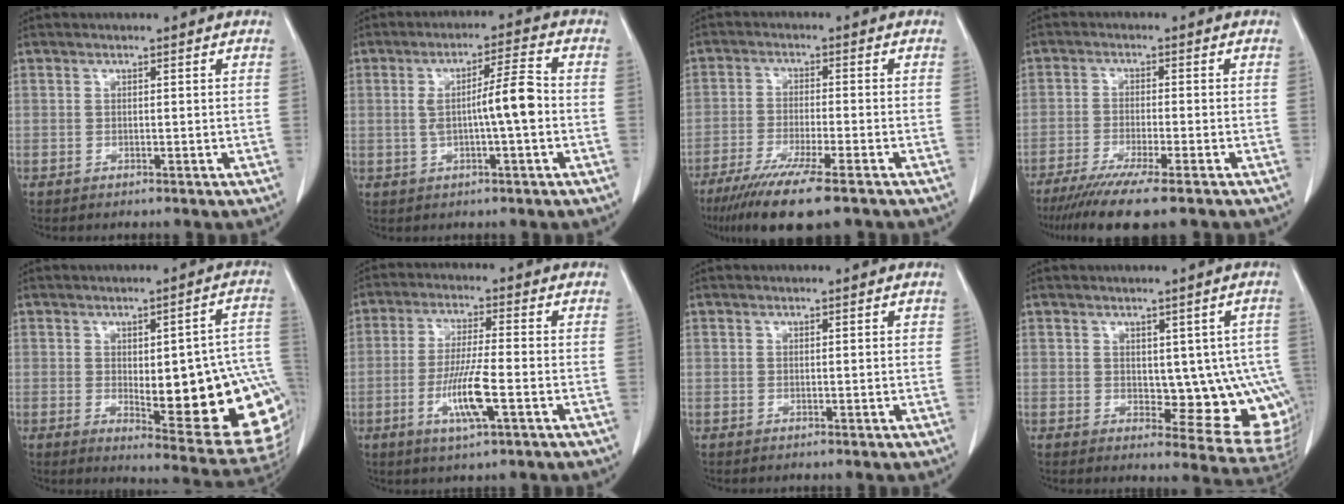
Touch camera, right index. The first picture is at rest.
{"total": 7.0, "force": [-0.5, 0.3, 7.0], "torque": [-0.117, 0.013, -0.007]}
{"total": 12.0, "force": [-8.7, 0.8, 8.2], "torque": [-0.136, -0.031, -0.139]}
{"total": 10.7, "force": [-8.1, 0.2, 6.9], "torque": [-0.103, -0.026, -0.128]}
{"total": 21.3, "force": [-2.6, 5.2, 20.5], "torque": [-0.170, 0.013, -0.009]}
{"total": 8.3, "force": [-2.8, 0.4, 7.9], "torque": [-0.153, -0.012, -0.052]}
{"total": 0.8, "force": [0.4, 0.2, 0.6], "torque": [-0.011, 0.001, 0.004]}
{"total": 11.2, "force": [0.0, 5.1, 9.9], "torque": [-0.096, -0.002, 0.011]}